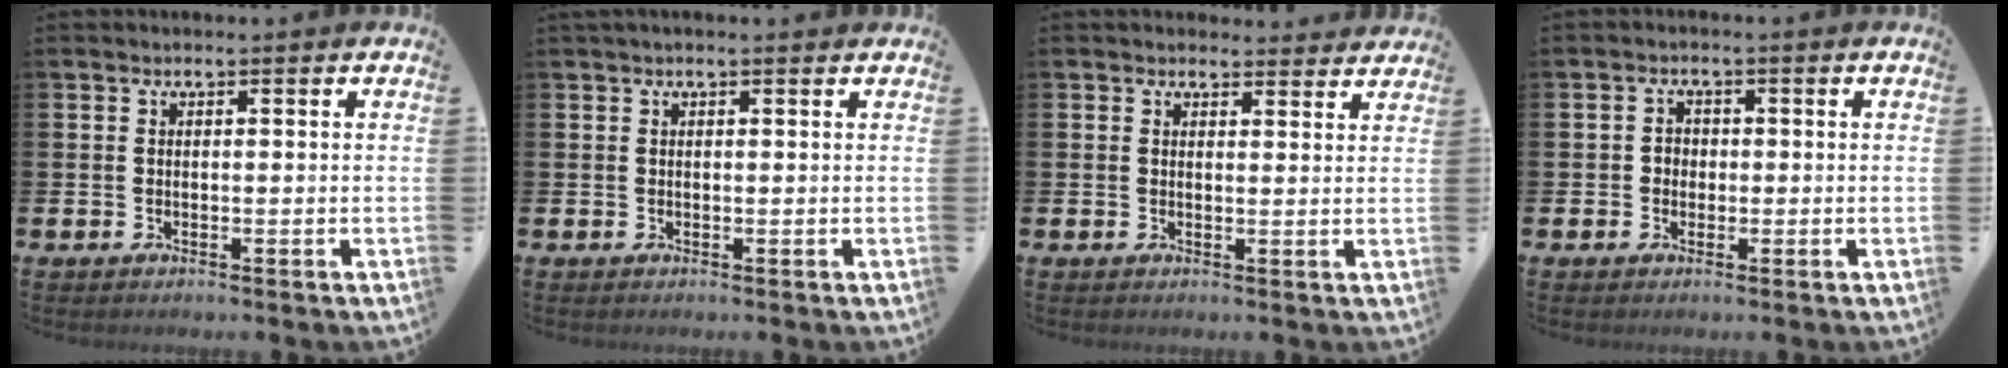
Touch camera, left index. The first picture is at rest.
{"total": 0.6, "force": [0.4, 0.0, 0.4], "torque": [-0.005, 0.001, 0.007]}
{"total": 2.3, "force": [2.2, 0.7, -0.1], "torque": [0.004, -0.011, 0.040]}
{"total": 1.7, "force": [-0.2, 1.6, 0.4], "torque": [0.002, 0.003, -0.011]}